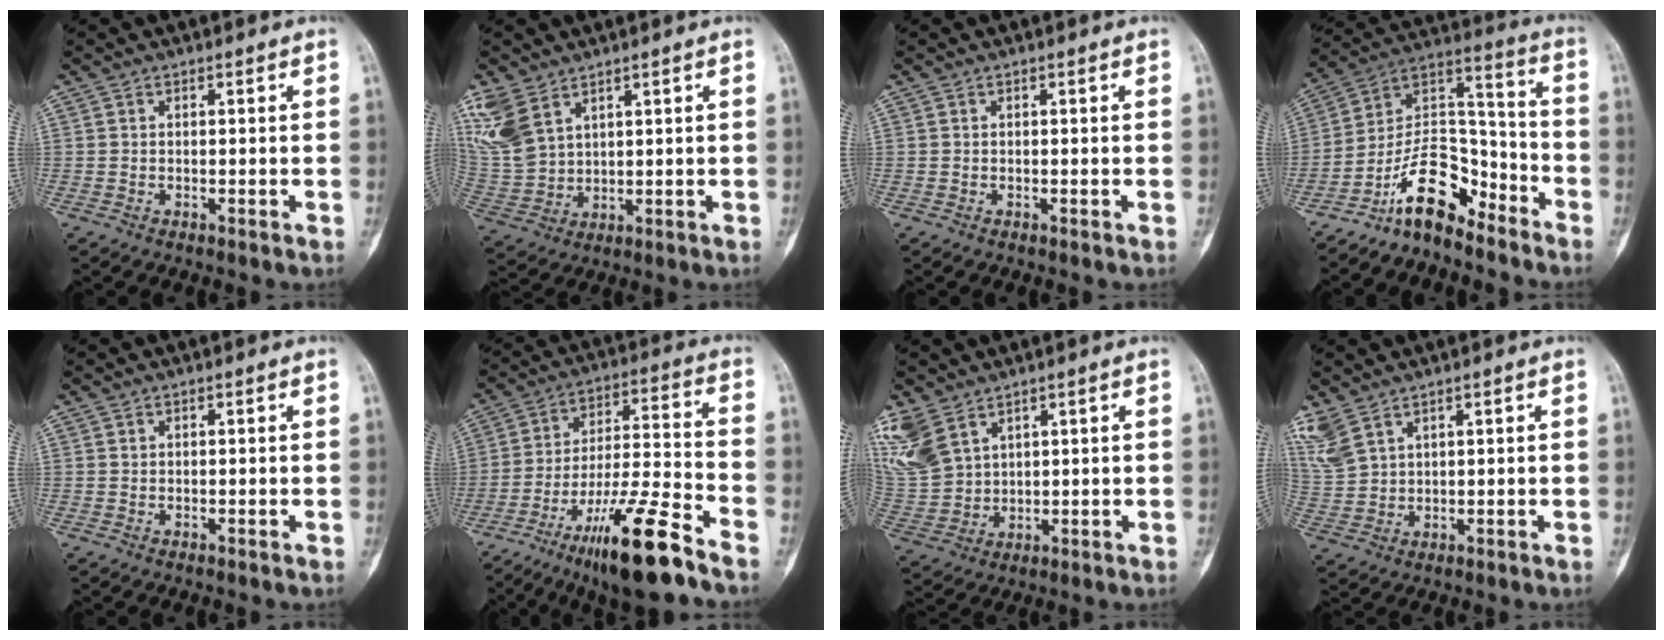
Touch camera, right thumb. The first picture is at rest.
{"total": 10.8, "force": [6.4, 6.4, 5.8], "torque": [-0.128, -0.016, 0.152]}
{"total": 0.0}
{"total": 13.0, "force": [-9.5, 5.7, 6.8], "torque": [-0.101, 0.105, -0.181]}
{"total": 0.0}
{"total": 17.6, "force": [-11.5, 2.4, 13.1], "torque": [-0.246, 0.057, -0.198]}
{"total": 13.4, "force": [7.7, 8.6, 6.8], "torque": [-0.169, -0.014, 0.177]}
{"total": 7.7, "force": [5.4, 3.9, 3.9], "torque": [-0.096, -0.013, 0.129]}